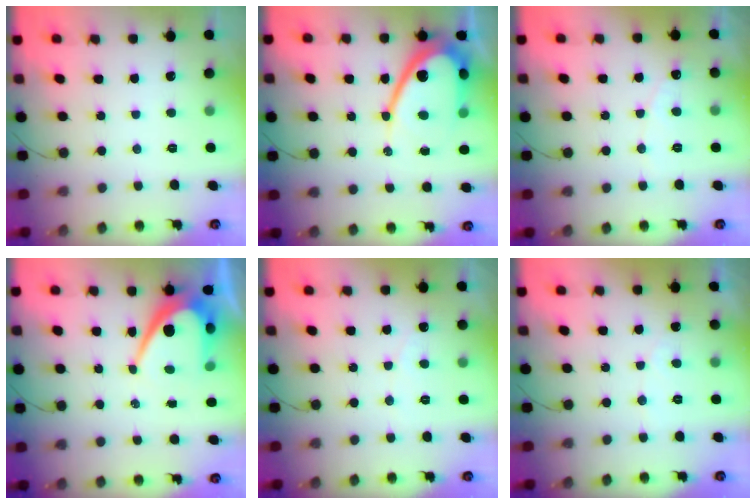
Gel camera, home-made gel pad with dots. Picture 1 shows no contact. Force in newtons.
{"total": 15.9, "press": 15.9, "slide": 1.2}
{"total": 3.1, "press": 3.1, "slide": 0.2}
{"total": 11.3, "press": 11.3, "slide": 0.9}
{"total": 2.5, "press": 2.5, "slide": 0.2}
{"total": 2.7, "press": 2.7, "slide": 0.1}